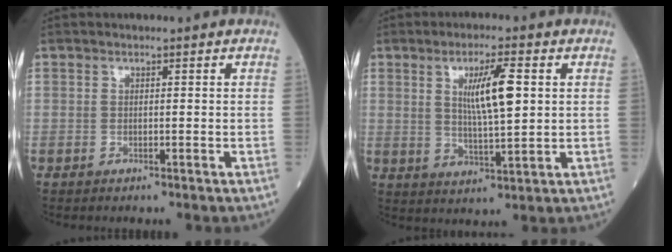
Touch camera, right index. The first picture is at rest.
{"total": 7.8, "force": [2.1, 0.9, 7.5], "torque": [-0.133, -0.001, 0.038]}